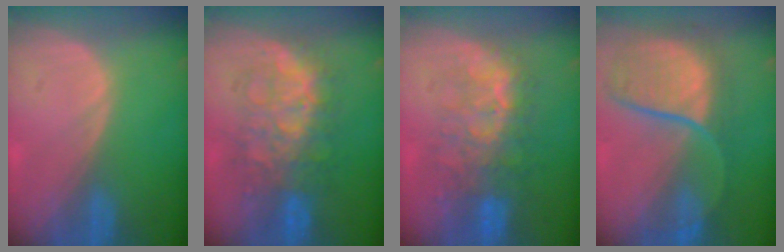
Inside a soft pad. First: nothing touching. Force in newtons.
{"total": 8.9, "press": 8.9, "slide": 0.4}
{"total": 9.1, "press": 8.5, "slide": 3.1}
{"total": 10.2, "press": 9.5, "slide": 3.9}